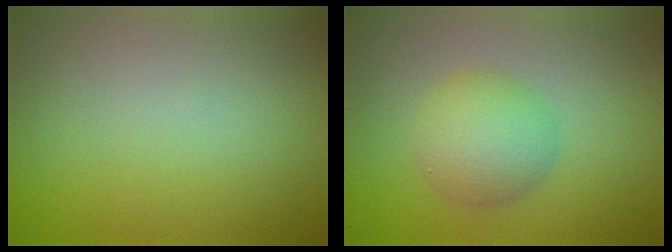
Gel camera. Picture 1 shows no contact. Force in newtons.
{"total": 4.4, "press": 4.4, "slide": 0.1}